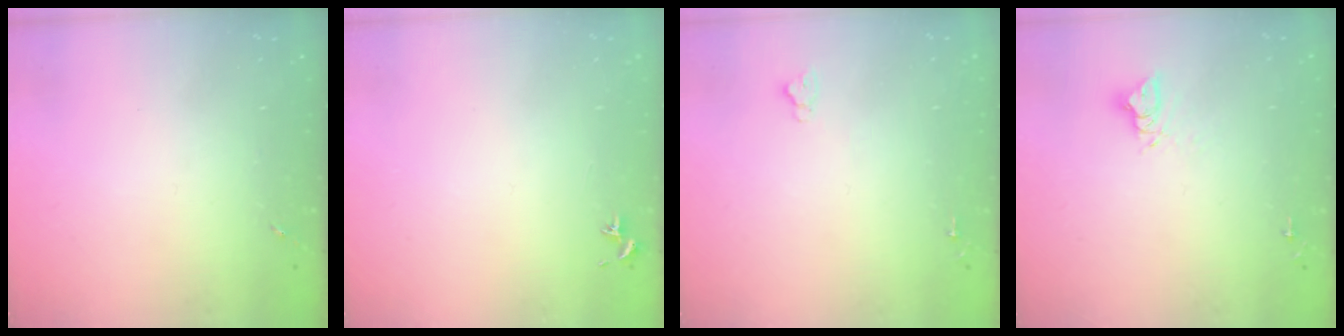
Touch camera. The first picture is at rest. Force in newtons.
{"total": 0.8, "press": 0.7, "slide": 0.3}
{"total": 2.6, "press": 2.5, "slide": 0.3}
{"total": 6.2, "press": 6.2, "slide": 0.3}